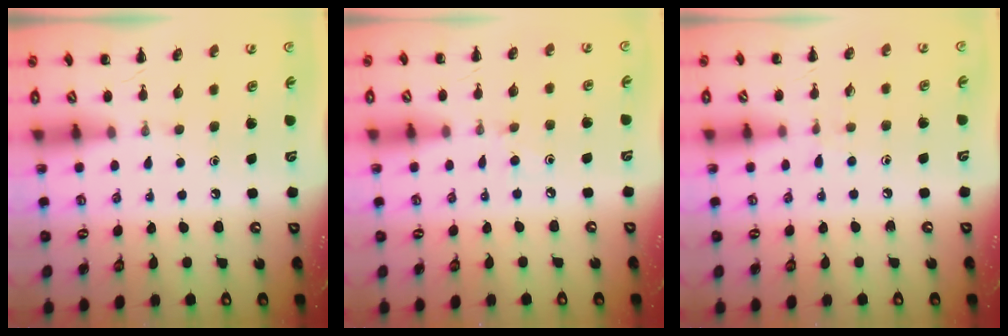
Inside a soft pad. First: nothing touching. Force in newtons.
{"total": 3.8, "press": 3.6, "slide": 1.2}
{"total": 5.8, "press": 5.4, "slide": 2.1}